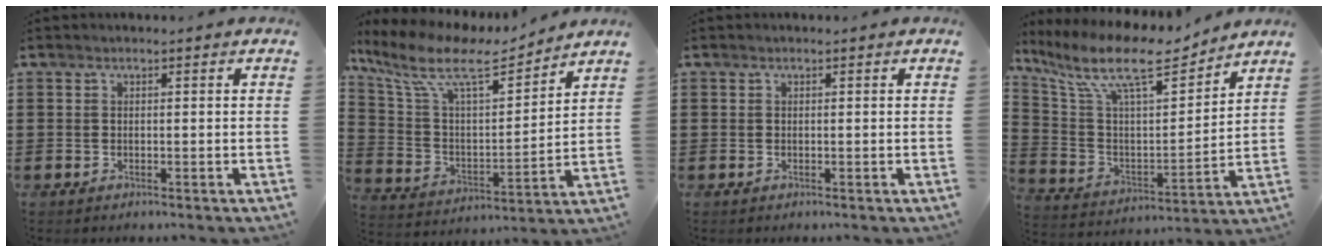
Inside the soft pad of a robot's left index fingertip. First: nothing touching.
{"total": 10.8, "force": [8.1, 3.1, 6.4], "torque": [-0.158, -0.043, 0.138]}
{"total": 0.0}
{"total": 12.2, "force": [9.4, 3.1, 7.0], "torque": [-0.175, -0.048, 0.161]}